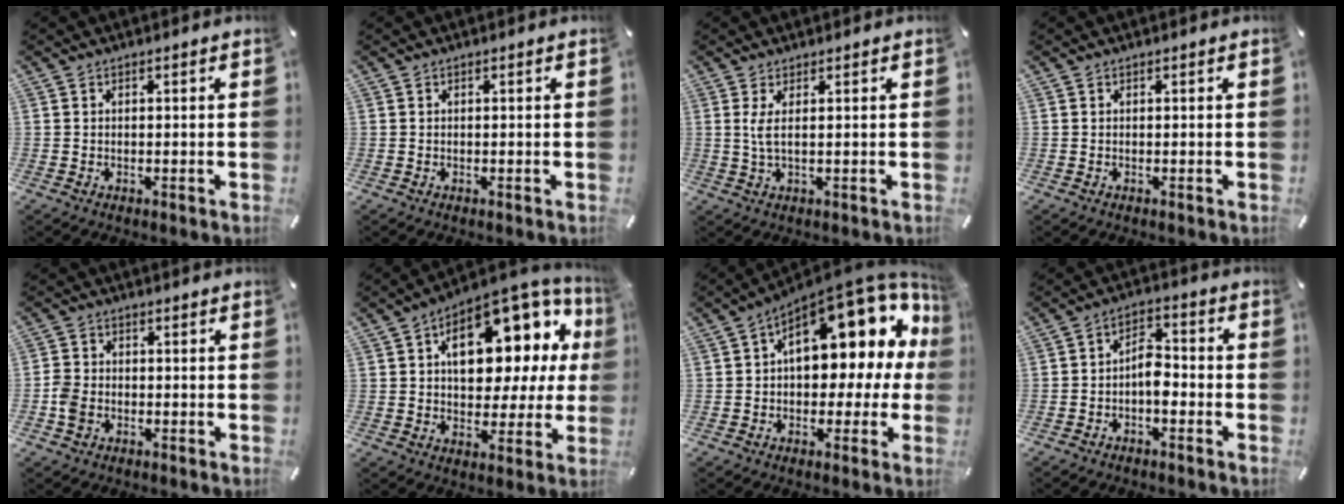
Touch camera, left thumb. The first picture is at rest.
{"total": 0.0}
{"total": 3.6, "force": [0.9, 0.6, 3.4], "torque": [-0.078, -0.006, 0.013]}
{"total": 0.0}
{"total": 3.9, "force": [-1.4, 3.2, 1.7], "torque": [-0.032, 0.007, -0.024]}
{"total": 17.7, "force": [6.4, 10.6, 12.7], "torque": [-0.161, -0.050, 0.108]}
{"total": 18.1, "force": [7.5, 9.3, 13.6], "torque": [-0.174, -0.057, 0.122]}
{"total": 6.1, "force": [-2.7, 3.4, 4.2], "torque": [-0.076, 0.022, -0.049]}